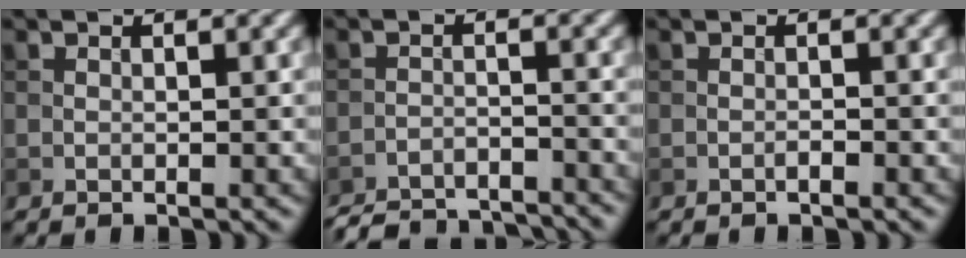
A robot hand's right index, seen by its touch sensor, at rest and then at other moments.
{"total": 7.1, "force": [-6.9, 1.2, 1.3], "torque": [-0.022, -0.011, -0.109]}
{"total": 0.6, "force": [-0.4, 0.1, 0.4], "torque": [-0.007, 0.001, -0.008]}